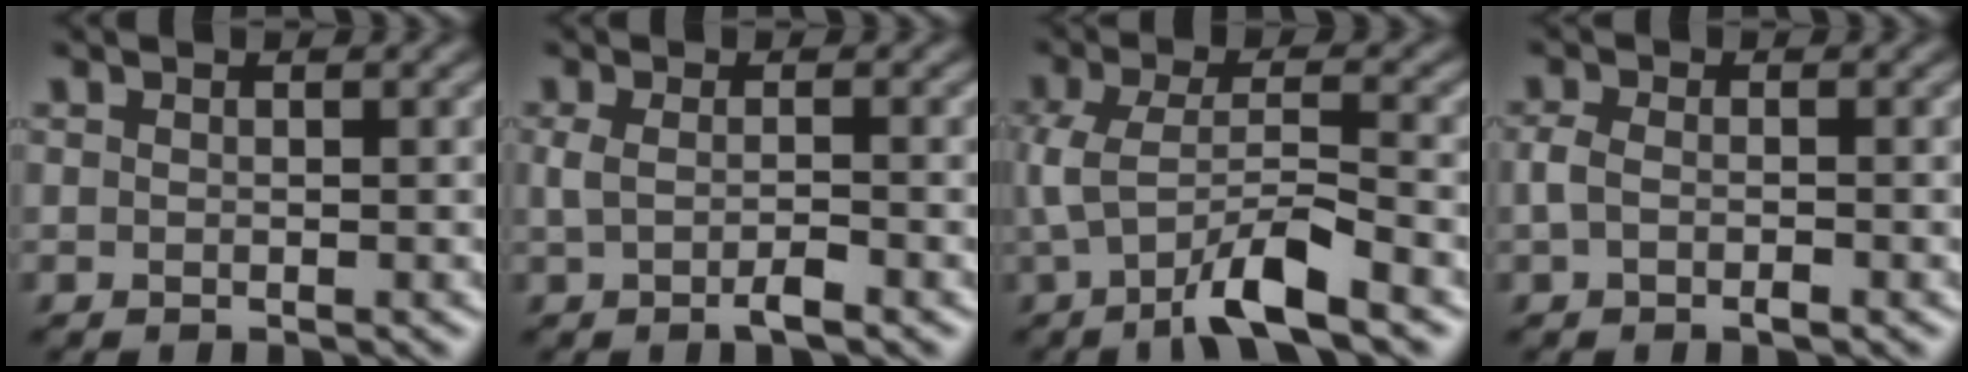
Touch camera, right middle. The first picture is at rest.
{"total": 2.0, "force": [-0.6, 0.5, 1.9], "torque": [-0.041, -0.006, -0.013]}
{"total": 5.9, "force": [-2.6, 1.3, 5.2], "torque": [-0.108, 0.003, -0.052]}
{"total": 1.9, "force": [-0.7, 1.0, 1.5], "torque": [-0.034, -0.001, -0.017]}